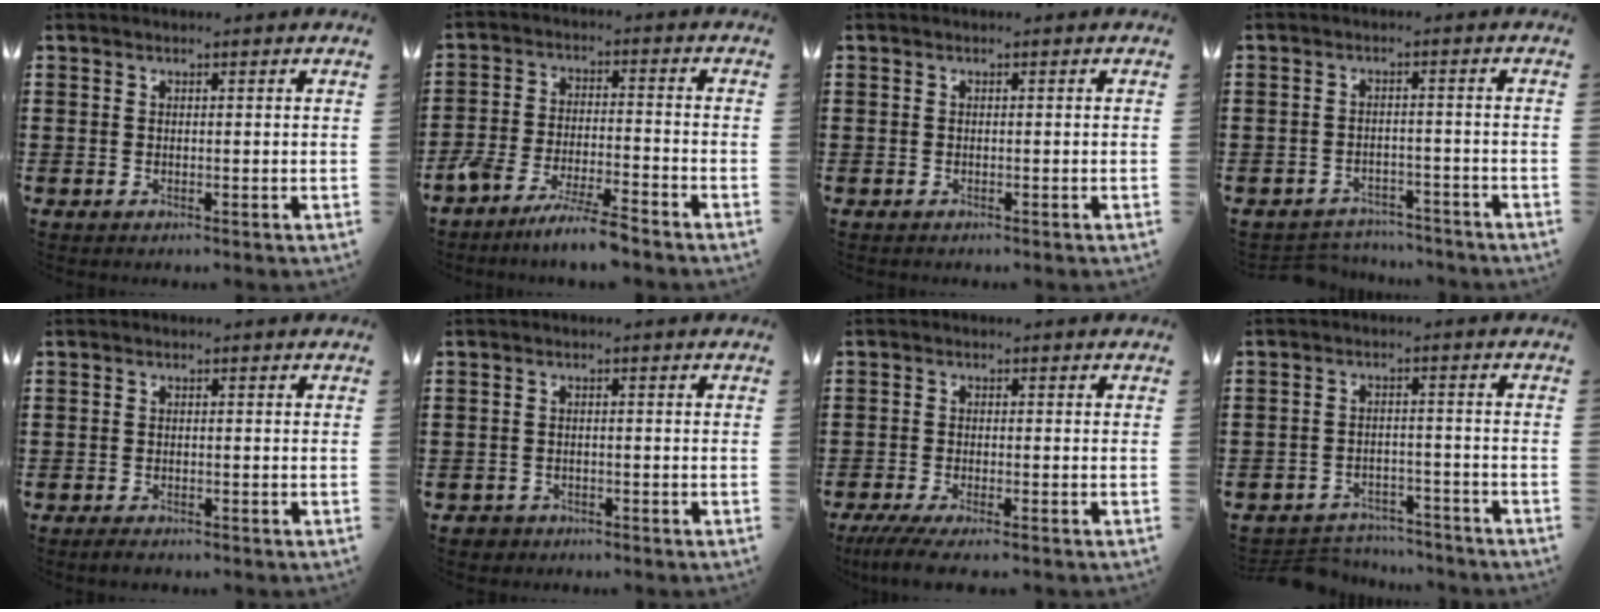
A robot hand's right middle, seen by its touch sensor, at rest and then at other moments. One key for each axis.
{"total": 6.5, "fx": -6.1, "fy": -0.1, "fz": 2.3, "tx": -0.048, "ty": -0.007, "tz": -0.117}
{"total": 0.0}
{"total": 3.0, "fx": -2.9, "fy": 0.5, "fz": -0.2, "tx": -0.006, "ty": 0.001, "tz": -0.064}
{"total": 0.9, "fx": -0.8, "fy": 0.2, "fz": 0.2, "tx": -0.007, "ty": -0.002, "tz": -0.017}
{"total": 1.2, "fx": -1.0, "fy": 0.6, "fz": -0.1, "tx": -0.003, "ty": 0.003, "tz": -0.025}
{"total": 2.8, "fx": -2.4, "fy": 0.0, "fz": 1.6, "tx": -0.040, "ty": -0.008, "tz": -0.049}
{"total": 3.8, "fx": -3.8, "fy": 0.7, "fz": -0.1, "tx": -0.005, "ty": 0.004, "tz": -0.082}